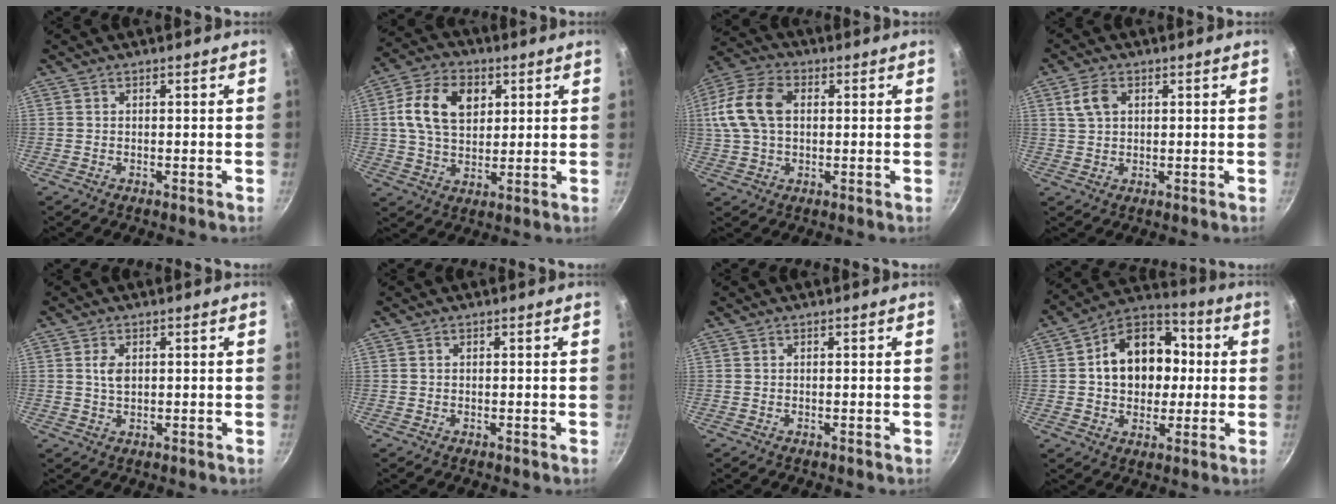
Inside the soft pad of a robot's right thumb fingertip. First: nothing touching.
{"total": 12.4, "force": [3.2, 8.5, 8.4], "torque": [-0.137, 0.002, 0.050]}
{"total": 13.3, "force": [2.2, 8.8, 9.8], "torque": [-0.187, 0.020, 0.029]}
{"total": 4.8, "force": [1.6, 3.2, 3.1], "torque": [-0.053, 0.003, 0.029]}
{"total": 2.9, "force": [0.7, 1.8, 2.2], "torque": [-0.035, -0.002, 0.012]}
{"total": 0.0}
{"total": 0.0}
{"total": 16.8, "force": [1.7, 12.8, 10.7], "torque": [-0.129, 0.028, 0.015]}